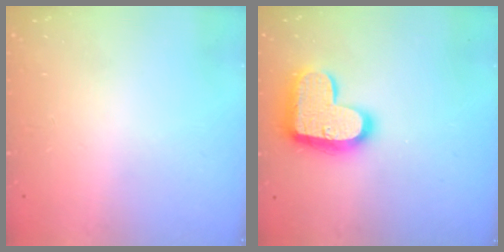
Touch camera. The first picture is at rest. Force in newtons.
{"total": 16.9, "press": 16.8, "slide": 1.1}